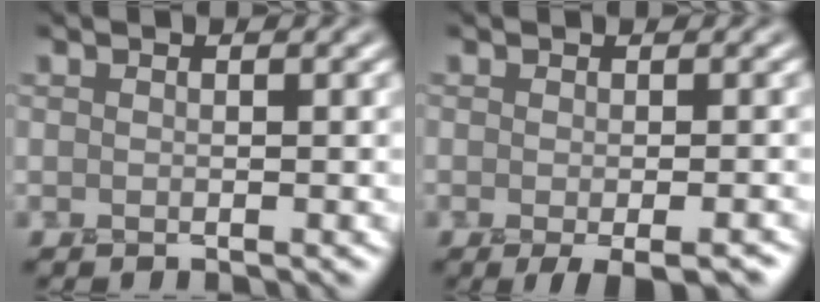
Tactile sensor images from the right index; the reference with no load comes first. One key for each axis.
{"total": 2.8, "fx": -1.5, "fy": 0.6, "fz": 2.3, "tx": -0.033, "ty": -0.009, "tz": -0.020}